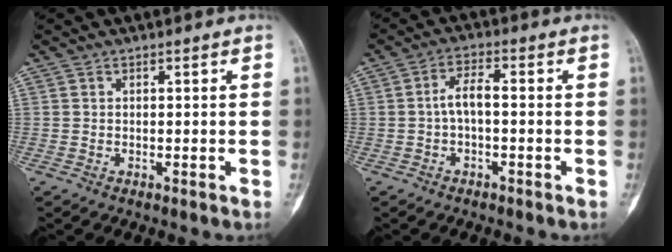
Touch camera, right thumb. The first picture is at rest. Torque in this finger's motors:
{"motor_torque": [-0.17, -0.19, 0.37, -0.12, -0.01]}